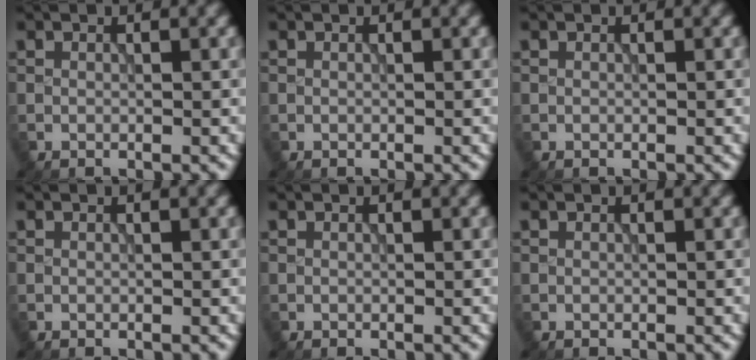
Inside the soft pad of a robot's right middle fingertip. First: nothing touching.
{"total": 0.0}
{"total": 0.0}
{"total": 0.0}
{"total": 0.0}
{"total": 0.0}